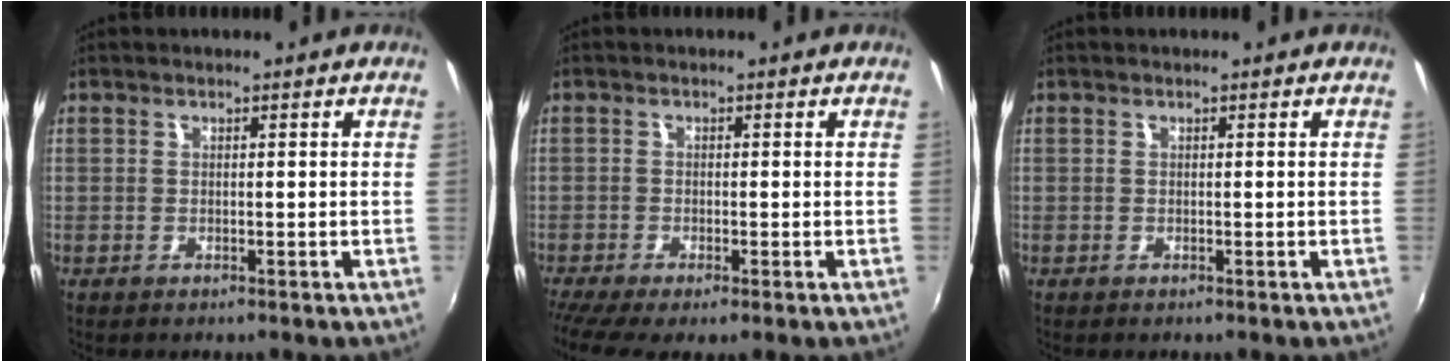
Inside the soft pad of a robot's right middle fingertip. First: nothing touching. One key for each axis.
{"total": 4.0, "fx": -2.7, "fy": 0.3, "fz": 2.9, "tx": -0.065, "ty": -0.021, "tz": -0.048}
{"total": 0.0}